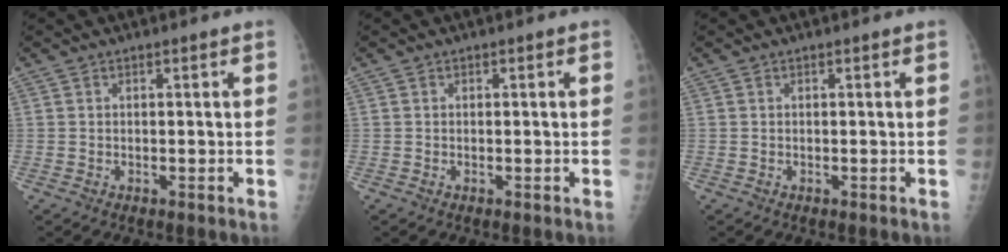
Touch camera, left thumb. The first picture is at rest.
{"total": 0.0}
{"total": 0.0}